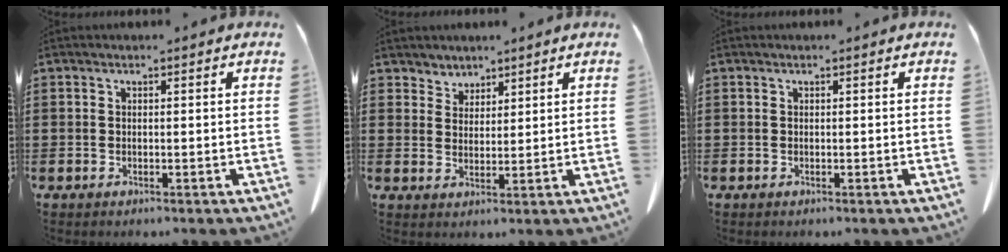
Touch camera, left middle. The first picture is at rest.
{"total": 3.2, "force": [2.7, 1.7, -0.2], "torque": [-0.009, 0.000, 0.052]}
{"total": 0.0}